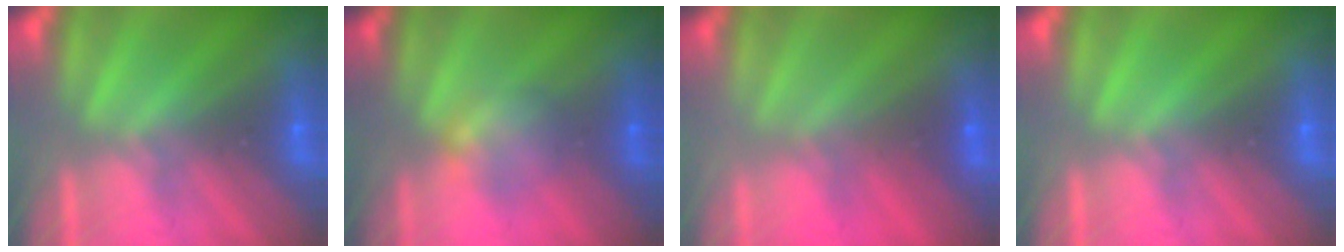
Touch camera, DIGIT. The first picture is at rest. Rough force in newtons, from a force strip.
{"total": 2.2}
{"total": 1.6}
{"total": 0.0}